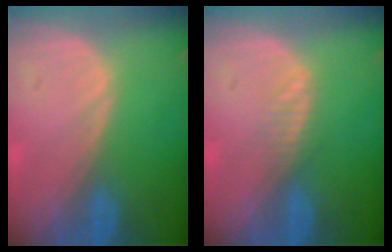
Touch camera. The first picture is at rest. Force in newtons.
{"total": 1.6, "press": 1.6, "slide": 0.1}